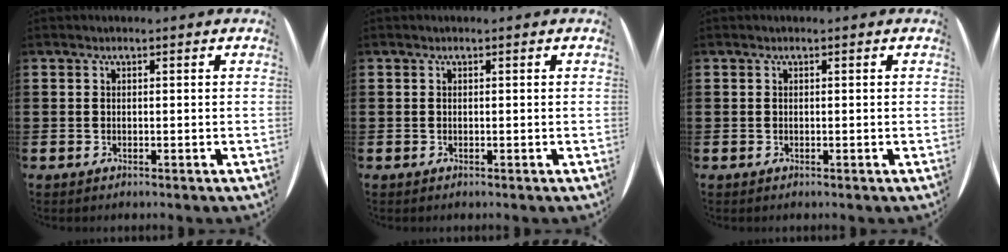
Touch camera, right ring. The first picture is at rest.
{"total": 0.0}
{"total": 0.0}